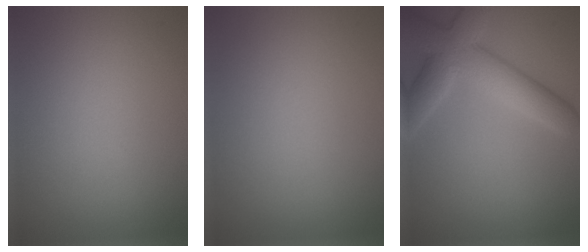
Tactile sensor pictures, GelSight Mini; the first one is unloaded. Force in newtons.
{"total": 0.0}
{"total": 6.5, "press": 6.5, "slide": 0.4}